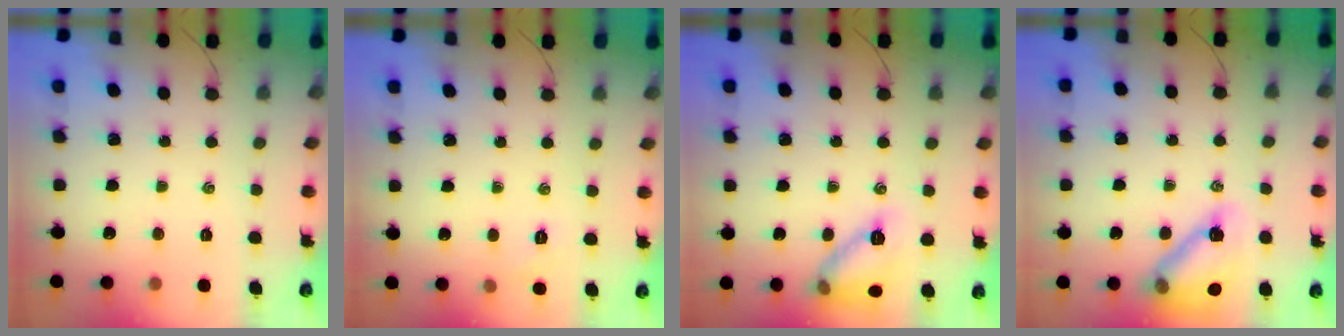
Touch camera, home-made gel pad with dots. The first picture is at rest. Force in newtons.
{"total": 3.6, "press": 3.4, "slide": 1.0}
{"total": 12.3, "press": 12.3, "slide": 1.0}
{"total": 15.1, "press": 14.6, "slide": 3.8}